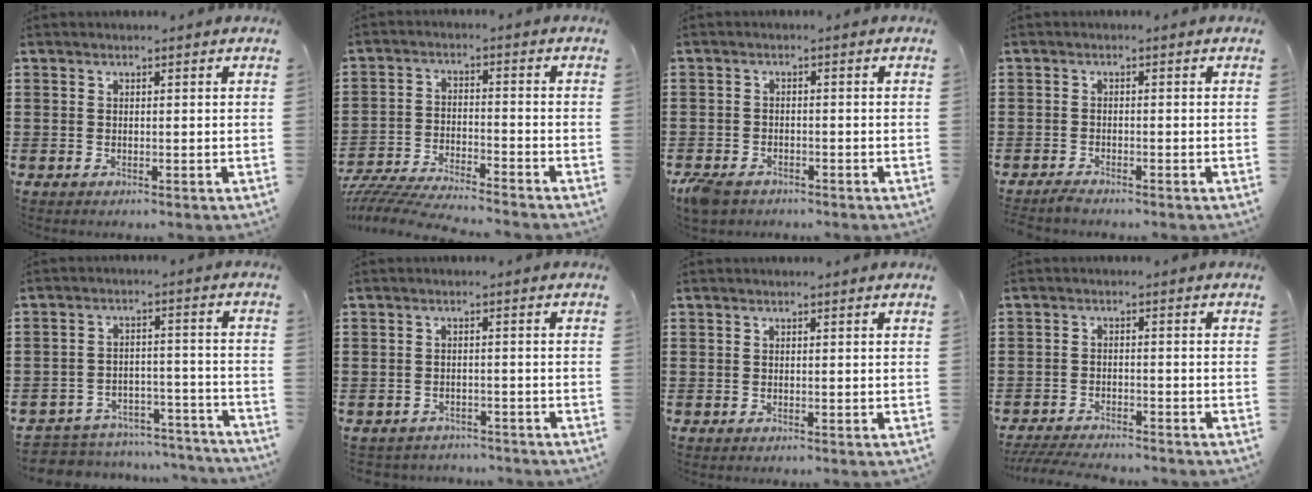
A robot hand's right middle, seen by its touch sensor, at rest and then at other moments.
{"total": 6.0, "force": [-5.8, 0.2, 1.4], "torque": [-0.039, -0.003, -0.118]}
{"total": 2.4, "force": [-2.0, 1.1, 0.8], "torque": [-0.039, -0.006, -0.047]}
{"total": 1.2, "force": [-1.2, 0.0, 0.3], "torque": [-0.008, -0.002, -0.022]}
{"total": 5.6, "force": [-5.6, 0.8, 0.2], "torque": [-0.010, 0.013, -0.116]}
{"total": 2.0, "force": [-1.9, 0.4, -0.2], "torque": [-0.004, 0.001, -0.045]}
{"total": 0.0}
{"total": 3.7, "force": [-3.6, 0.4, 0.8], "torque": [-0.028, -0.005, -0.080]}